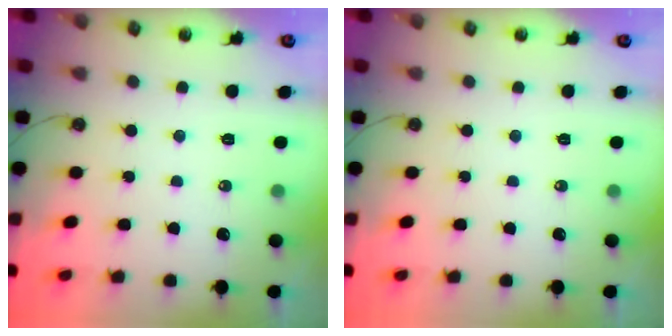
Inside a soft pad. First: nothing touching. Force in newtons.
{"total": 0.0}